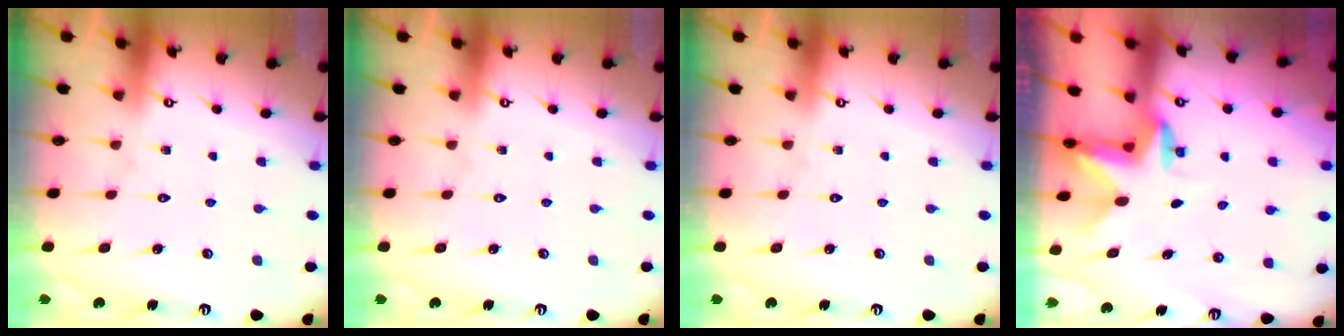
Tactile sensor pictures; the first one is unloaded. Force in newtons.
{"total": 0.0}
{"total": 0.0}
{"total": 2.4, "press": 2.4, "slide": 0.3}